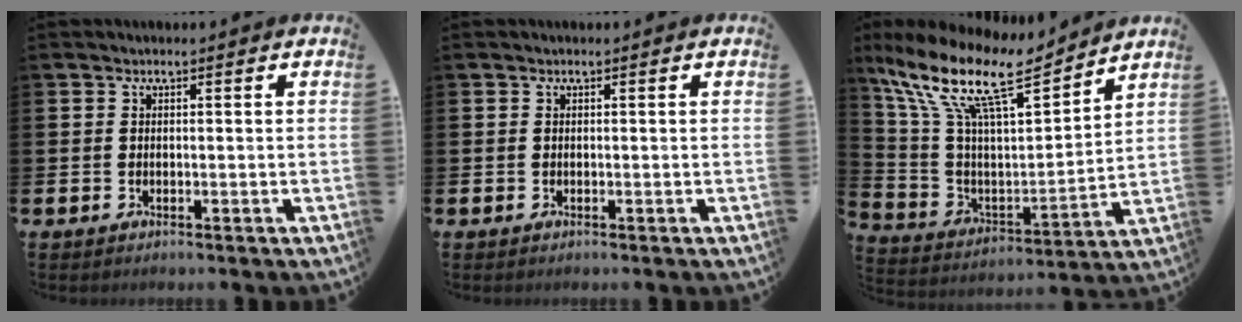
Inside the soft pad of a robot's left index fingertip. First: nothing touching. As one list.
[{"total": 0.0}, {"total": 14.3, "force": [11.0, 3.9, 8.3], "torque": [-0.201, -0.065, 0.191]}]